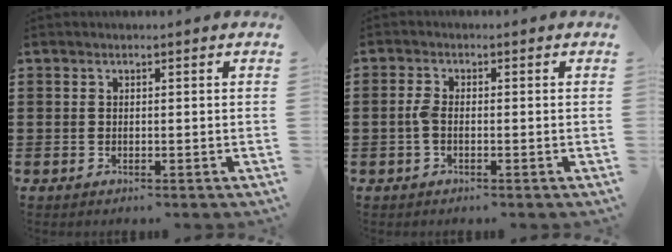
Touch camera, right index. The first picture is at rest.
{"total": 2.3, "force": [-0.6, 0.9, 2.0], "torque": [-0.055, -0.002, -0.017]}